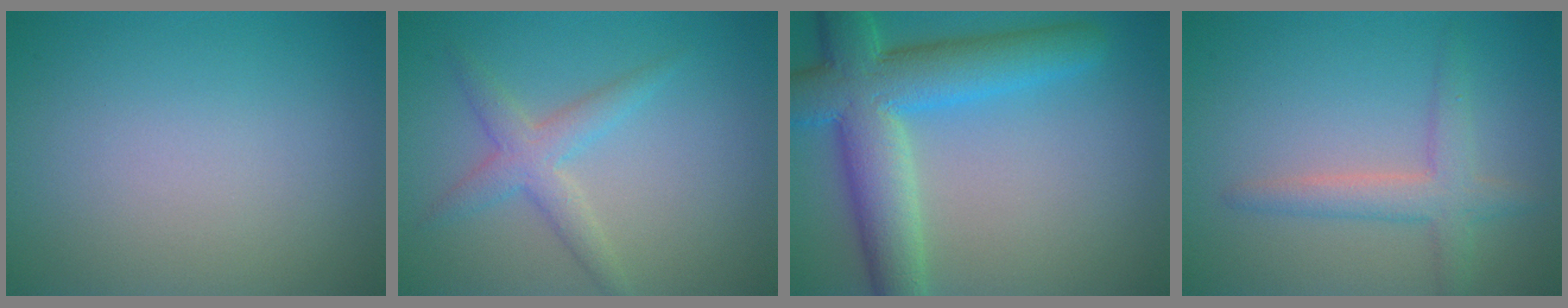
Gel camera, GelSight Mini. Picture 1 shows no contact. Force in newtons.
{"total": 2.8, "press": 2.8, "slide": 0.0}
{"total": 9.1, "press": 9.0, "slide": 0.5}
{"total": 3.0, "press": 3.0, "slide": 0.1}